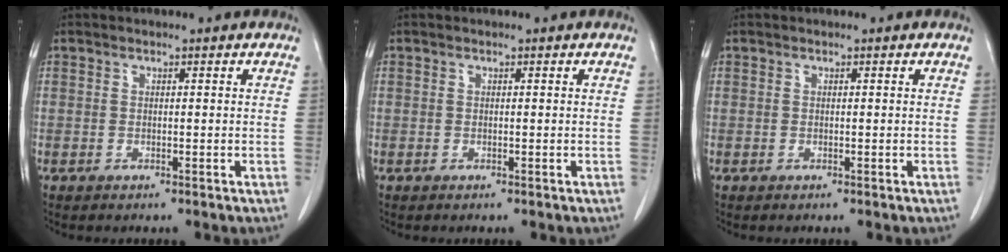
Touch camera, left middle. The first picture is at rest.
{"total": 0.0}
{"total": 0.0}